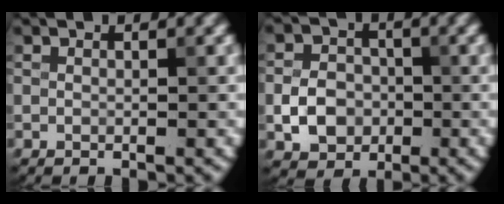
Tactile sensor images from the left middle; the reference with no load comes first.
{"total": 3.9, "force": [-1.0, 3.2, 2.0], "torque": [-0.033, 0.001, -0.020]}